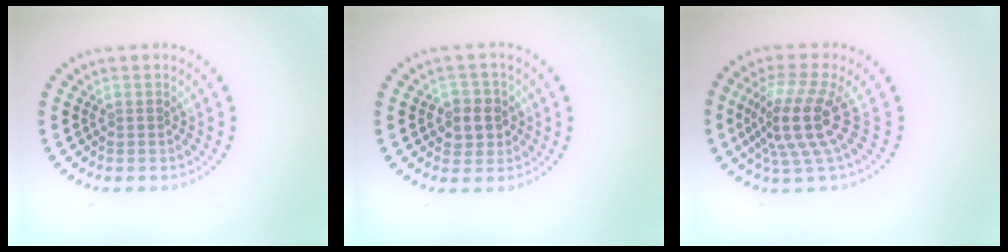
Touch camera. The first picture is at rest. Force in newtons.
{"total": 2.8, "press": 2.6, "slide": 1.0}
{"total": 5.1, "press": 3.6, "slide": 3.6}